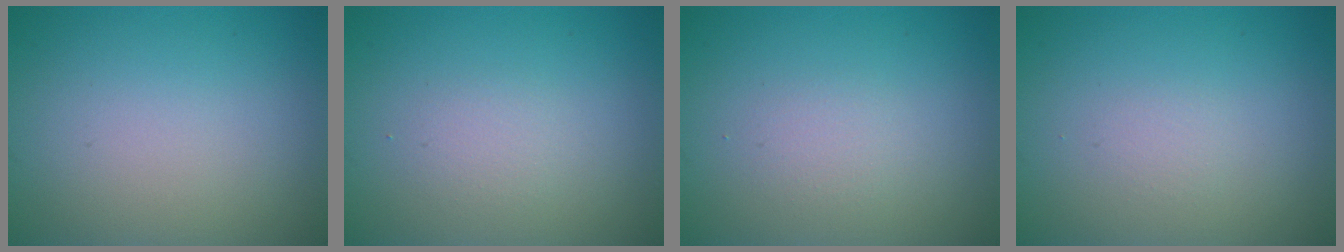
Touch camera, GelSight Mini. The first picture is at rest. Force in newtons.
{"total": 1.3, "press": 1.2, "slide": 0.1}
{"total": 1.2, "press": 1.2, "slide": 0.0}
{"total": 0.0}